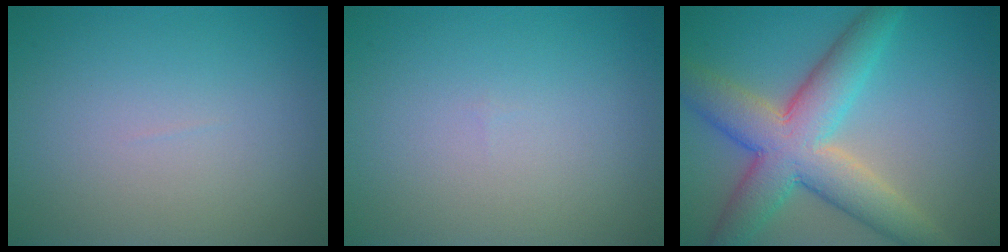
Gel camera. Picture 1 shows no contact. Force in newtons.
{"total": 0.0}
{"total": 8.8, "press": 8.8, "slide": 0.3}